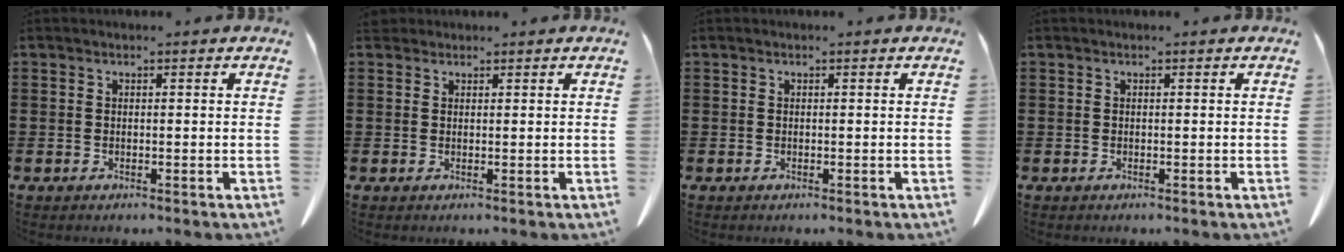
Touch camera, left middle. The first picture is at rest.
{"total": 1.3, "force": [1.1, 0.6, 0.2], "torque": [-0.009, 0.004, 0.021]}
{"total": 0.0}
{"total": 0.0}